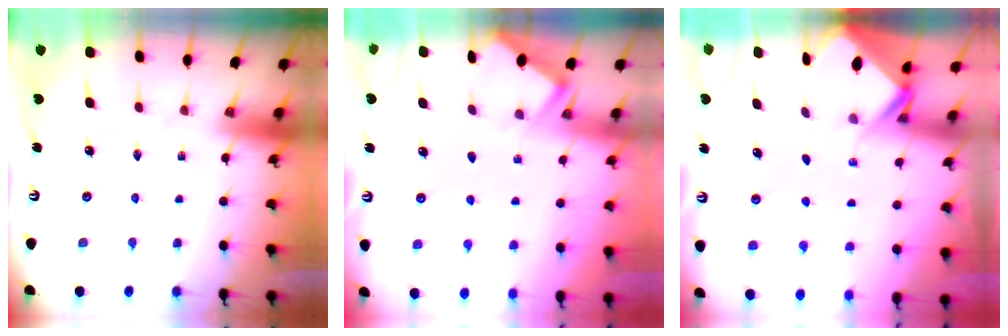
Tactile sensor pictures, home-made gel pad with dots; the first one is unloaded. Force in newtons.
{"total": 2.0, "press": 2.0, "slide": 0.3}
{"total": 2.7, "press": 2.7, "slide": 0.2}